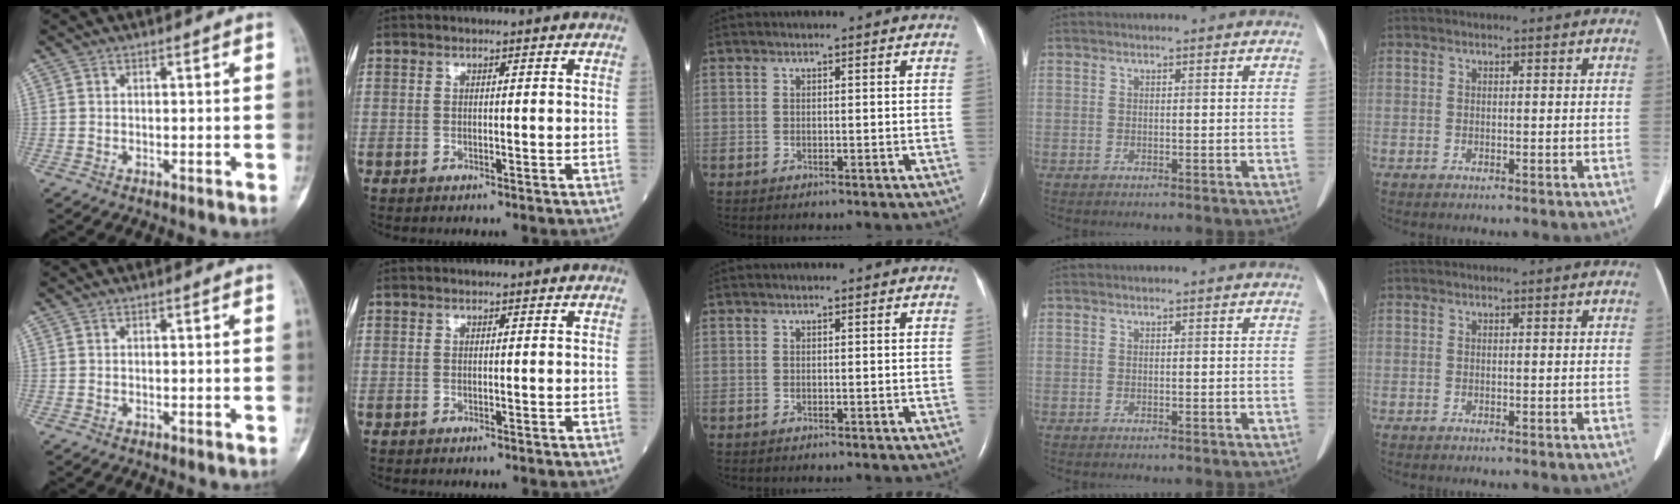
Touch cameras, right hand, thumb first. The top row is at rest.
{}